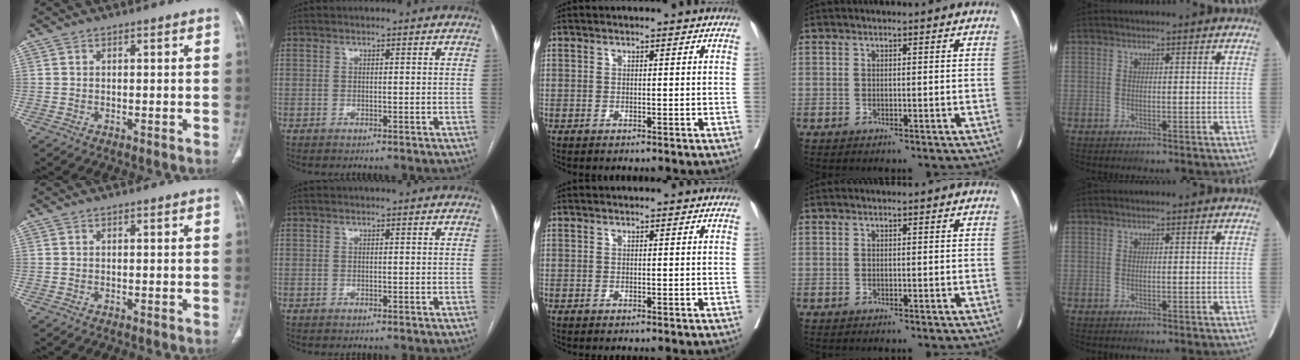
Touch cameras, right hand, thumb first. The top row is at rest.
{}